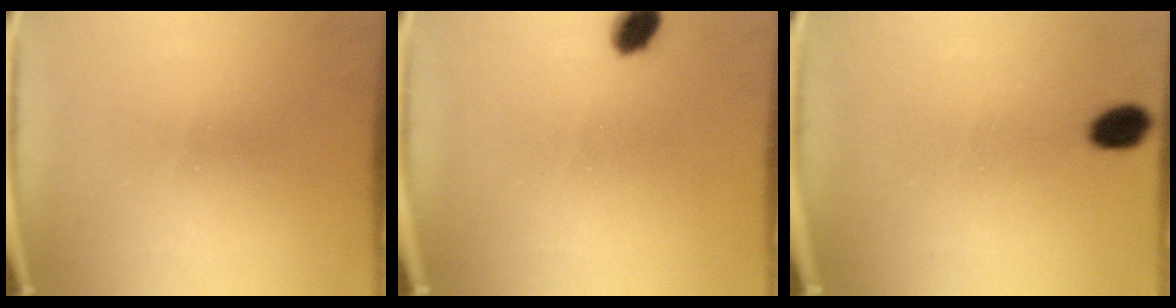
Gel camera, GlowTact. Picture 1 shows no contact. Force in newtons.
{"total": 4.0}
{"total": 2.3}